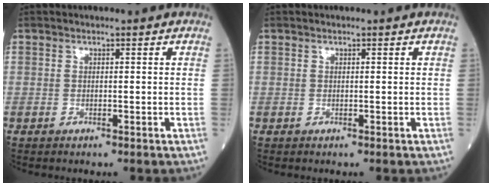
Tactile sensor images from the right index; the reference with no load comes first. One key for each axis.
{"total": 0.0}